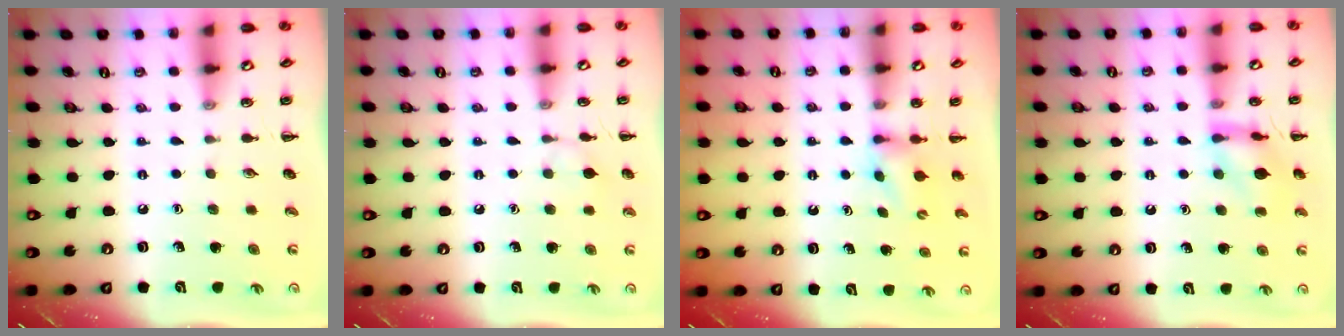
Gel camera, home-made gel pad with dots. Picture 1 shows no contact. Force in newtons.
{"total": 5.0, "press": 4.6, "slide": 1.9}
{"total": 3.9, "press": 3.7, "slide": 1.3}
{"total": 12.8, "press": 12.8, "slide": 1.0}